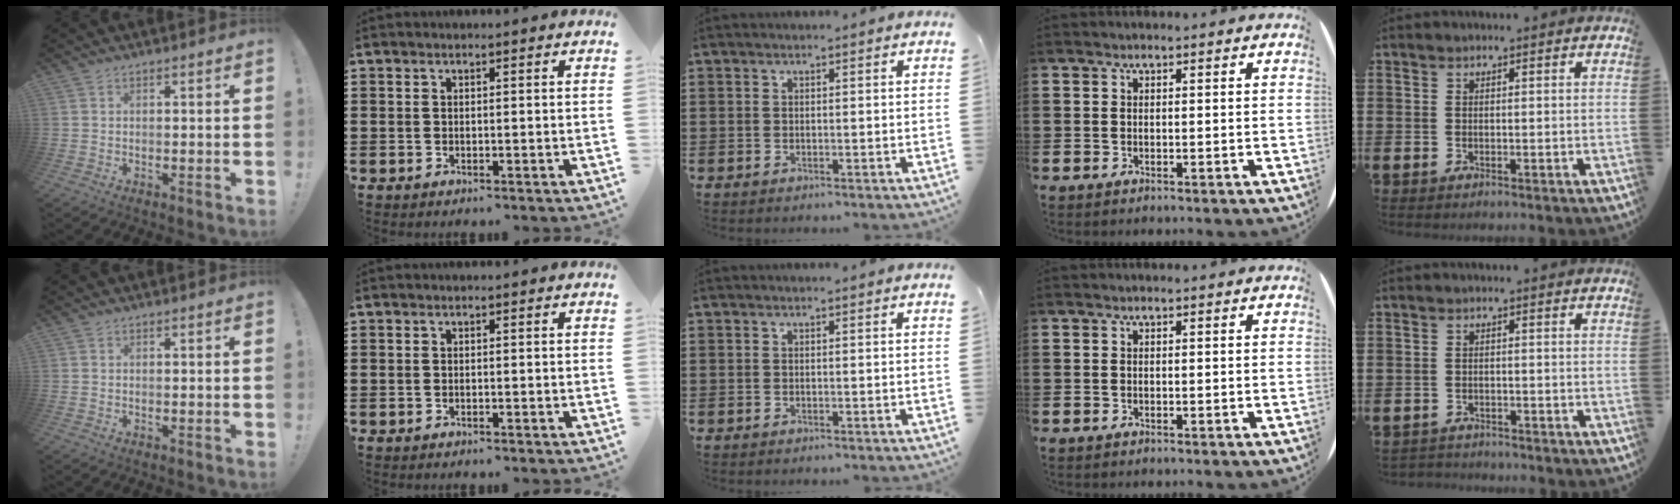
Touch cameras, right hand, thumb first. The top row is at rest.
{"little": {"total": 1.8, "force": [-1.8, 0.1, -0.2], "torque": [-0.001, 0.002, -0.040]}}